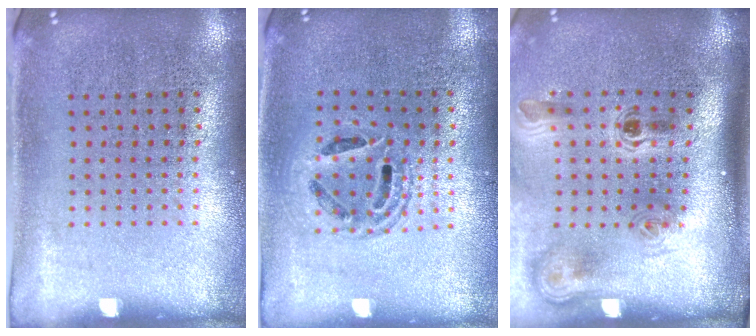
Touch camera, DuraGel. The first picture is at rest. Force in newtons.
{"total": 1.4, "press": 1.2, "slide": 0.7}
{"total": 2.3, "press": 1.5, "slide": 1.8}